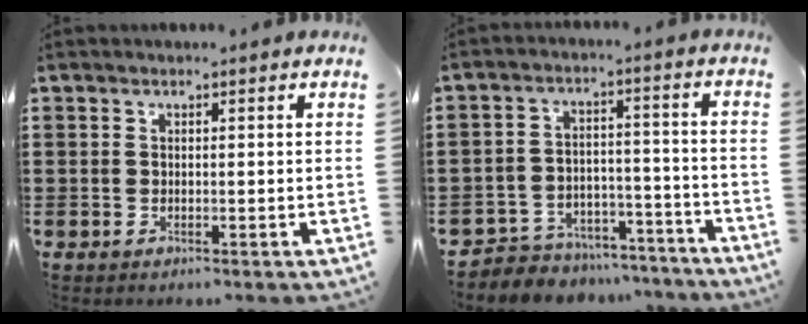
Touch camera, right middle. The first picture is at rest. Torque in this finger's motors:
{"motor_torque": [1.24, -0.90, 0.13, 0.04]}